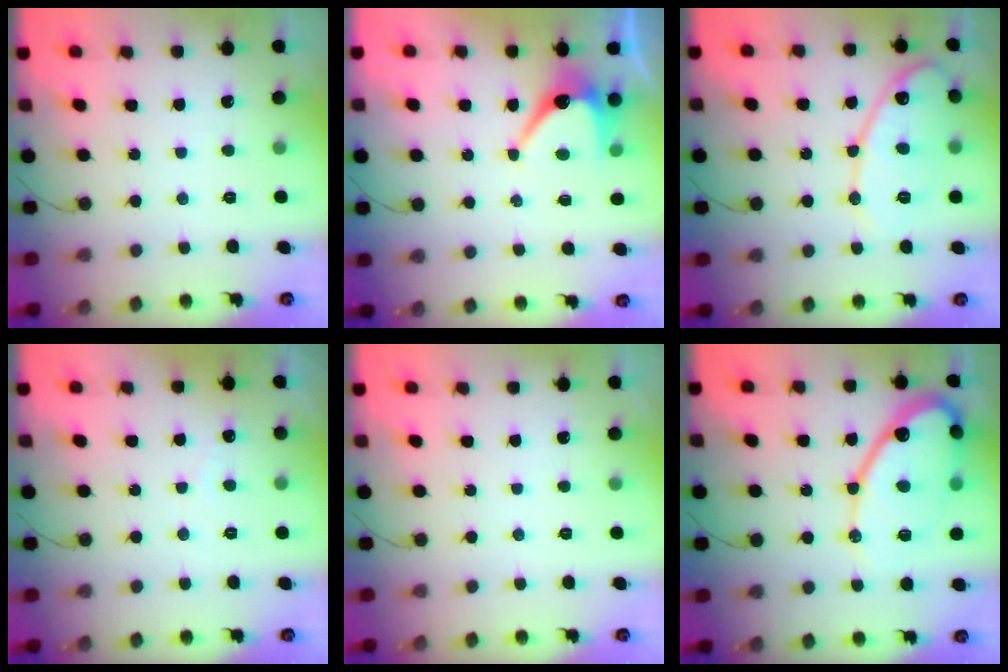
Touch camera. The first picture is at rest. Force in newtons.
{"total": 7.2, "press": 7.2, "slide": 0.3}
{"total": 14.0, "press": 13.9, "slide": 1.2}
{"total": 1.9, "press": 1.9, "slide": 0.2}
{"total": 0.0}
{"total": 16.9, "press": 16.8, "slide": 1.5}